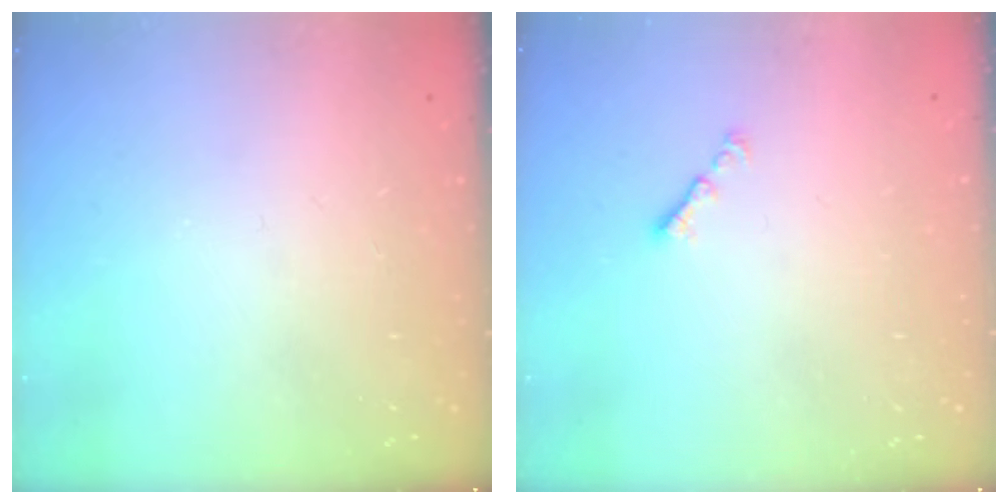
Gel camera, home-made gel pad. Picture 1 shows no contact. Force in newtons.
{"total": 1.3, "press": 1.2, "slide": 0.5}